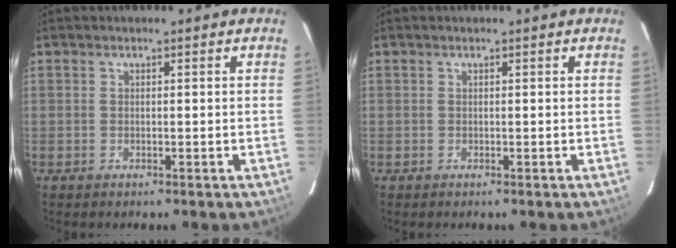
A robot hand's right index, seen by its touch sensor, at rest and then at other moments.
{"total": 0.0}